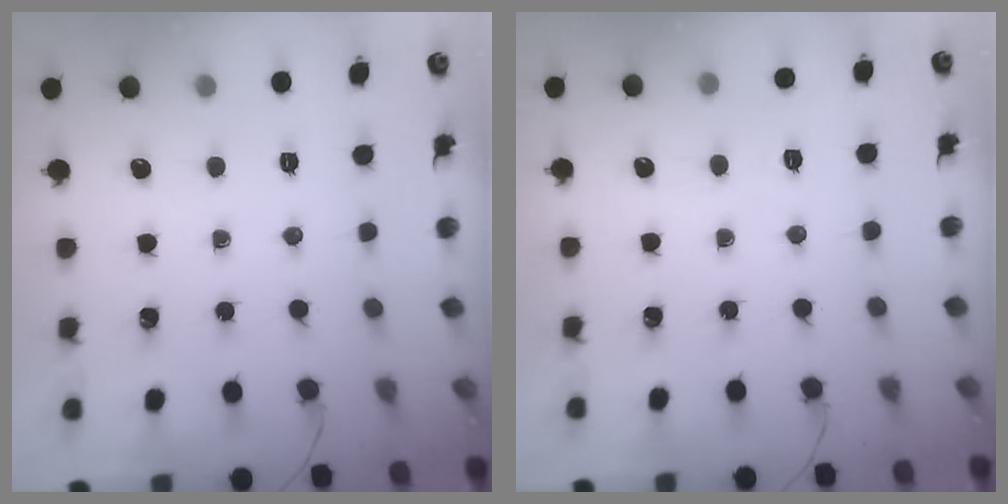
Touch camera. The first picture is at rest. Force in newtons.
{"total": 3.7, "press": 3.1, "slide": 2.0}